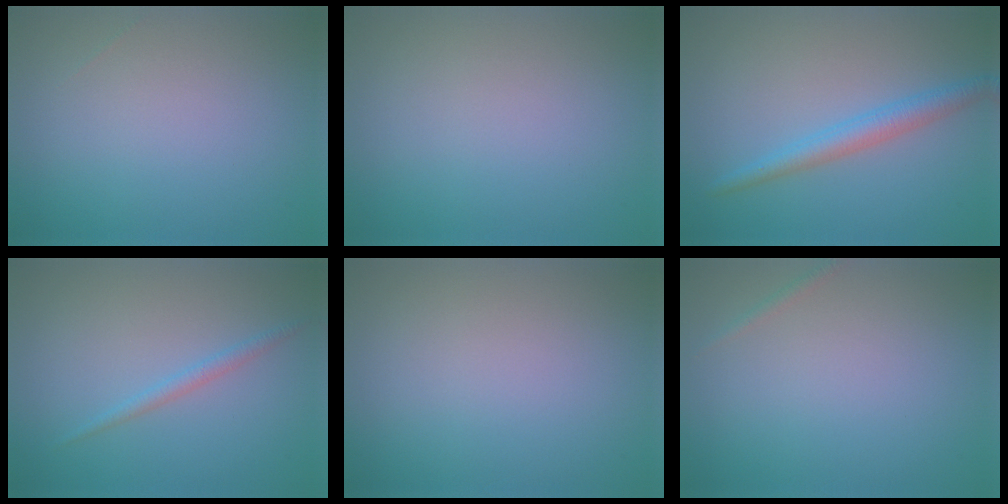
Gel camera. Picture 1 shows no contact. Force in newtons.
{"total": 0.0}
{"total": 2.7, "press": 2.7, "slide": 0.1}
{"total": 1.2, "press": 1.2, "slide": 0.1}
{"total": 0.0}
{"total": 0.6, "press": 0.6, "slide": 0.0}